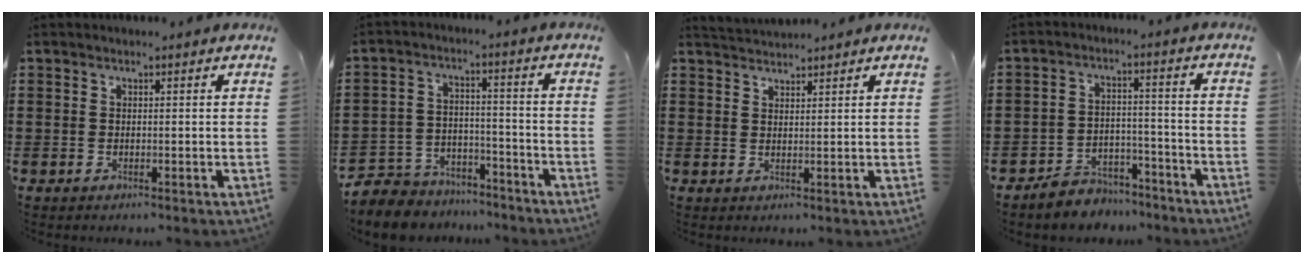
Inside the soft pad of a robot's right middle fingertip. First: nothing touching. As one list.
[{"total": 6.1, "force": [-5.8, 1.9, 0.1], "torque": [-0.016, 0.010, -0.121]}, {"total": 2.3, "force": [2.3, 0.0, -0.3], "torque": [-0.002, -0.003, 0.045]}, {"total": 5.1, "force": [-5.0, 1.3, 0.2], "torque": [-0.004, 0.015, -0.101]}]